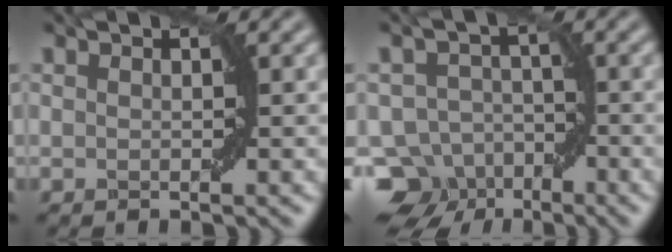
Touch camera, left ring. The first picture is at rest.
{"total": 9.7, "force": [-6.3, 6.8, 2.8], "torque": [-0.040, -0.006, -0.113]}